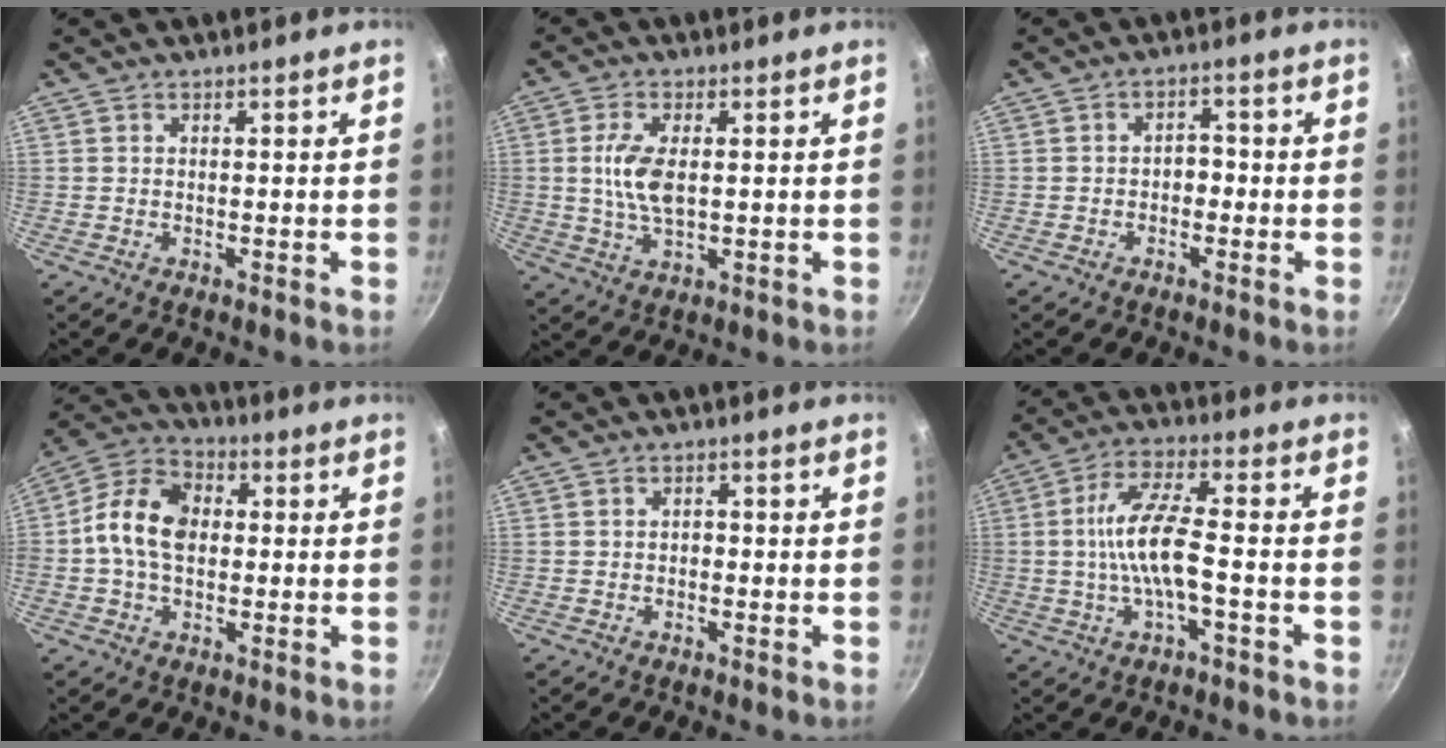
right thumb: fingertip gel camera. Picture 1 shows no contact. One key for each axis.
{"total": 7.4, "fx": 0.6, "fy": 3.6, "fz": 6.5, "tx": -0.128, "ty": -0.001, "tz": 0.012}
{"total": 2.9, "fx": -0.9, "fy": 2.1, "fz": 1.8, "tx": -0.004, "ty": 0.016, "tz": -0.016}
{"total": 11.8, "fx": 0.1, "fy": 8.4, "fz": 8.3, "tx": -0.128, "ty": 0.028, "tz": -0.018}
{"total": 1.2, "fx": -0.5, "fy": 0.8, "fz": 0.6, "tx": -0.007, "ty": 0.006, "tz": -0.008}
{"total": 10.1, "fx": -1.8, "fy": 2.9, "fz": 9.5, "tx": -0.188, "ty": 0.028, "tz": -0.043}